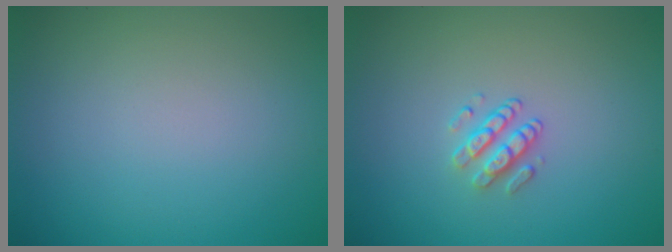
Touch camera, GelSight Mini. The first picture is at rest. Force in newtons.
{"total": 1.8, "press": 1.3, "slide": 1.2}